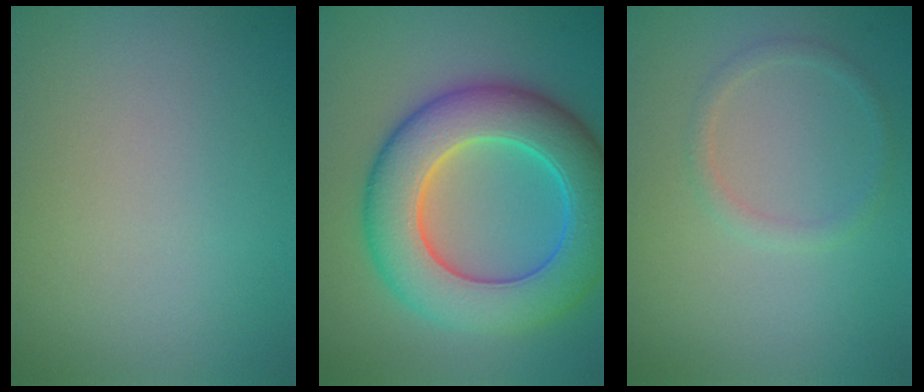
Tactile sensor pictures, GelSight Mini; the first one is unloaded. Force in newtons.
{"total": 10.5, "press": 10.5, "slide": 0.0}
{"total": 1.2, "press": 1.2, "slide": 0.0}